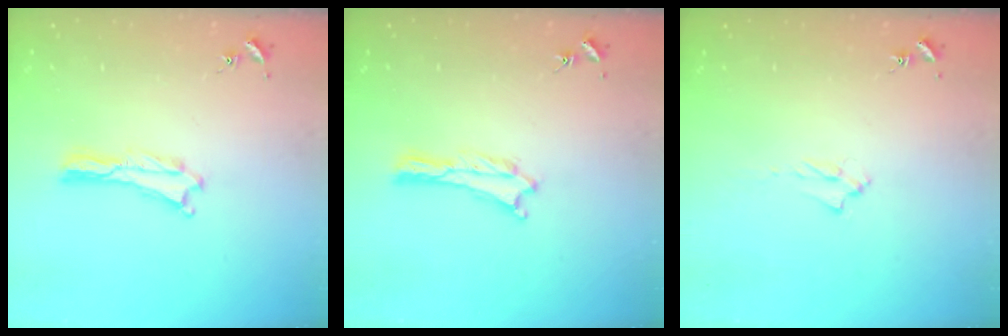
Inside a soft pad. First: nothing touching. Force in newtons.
{"total": 0.0}
{"total": 1.7, "press": 1.6, "slide": 0.3}